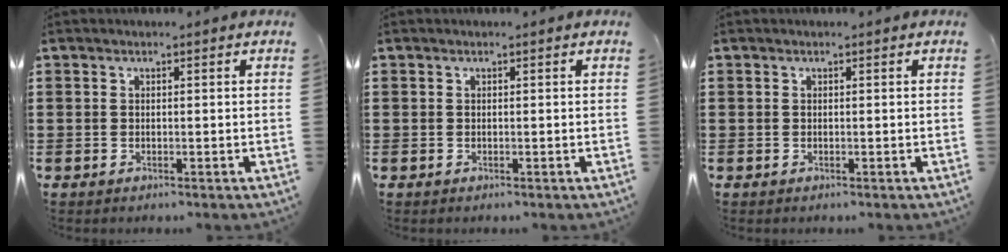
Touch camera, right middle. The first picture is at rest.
{"total": 0.0}
{"total": 0.0}